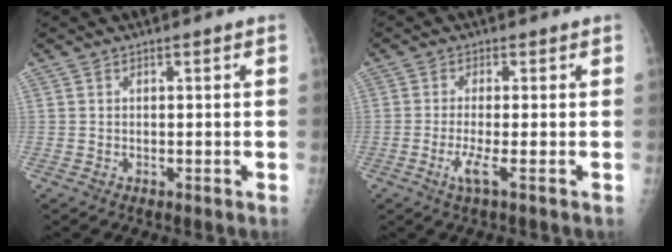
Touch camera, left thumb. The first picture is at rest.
{"total": 3.6, "force": [-1.5, -0.3, 3.3], "torque": [-0.078, -0.010, -0.033]}